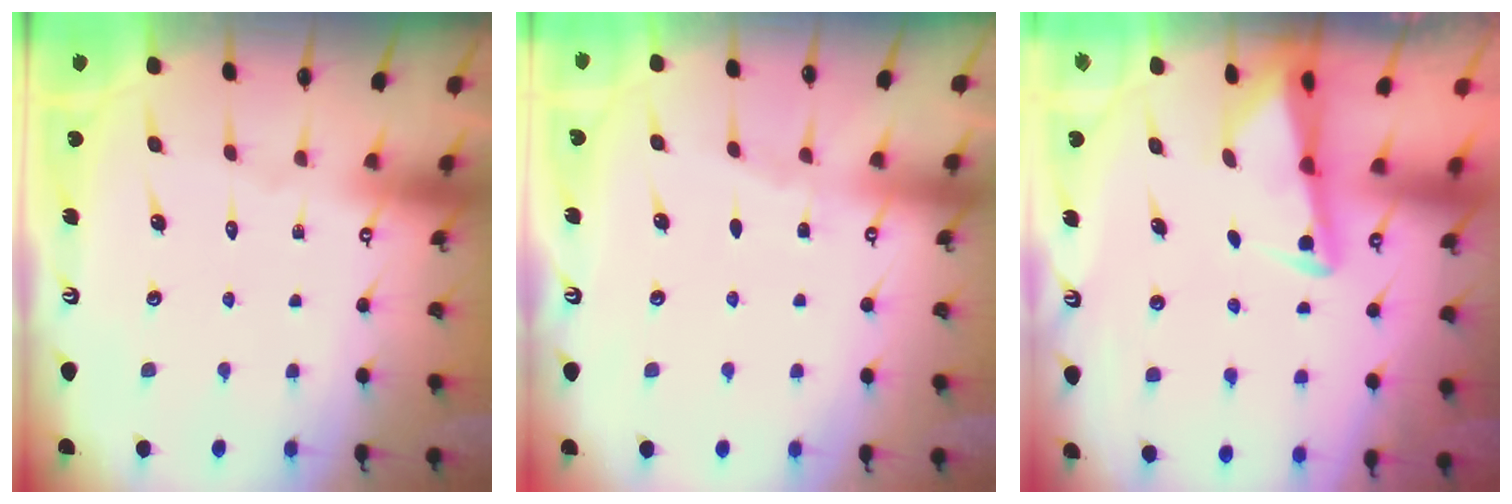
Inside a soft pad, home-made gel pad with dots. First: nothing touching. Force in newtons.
{"total": 3.0, "press": 3.0, "slide": 0.4}
{"total": 2.5, "press": 2.5, "slide": 0.2}